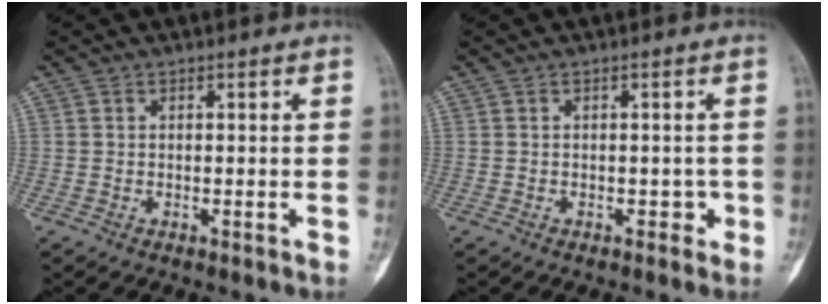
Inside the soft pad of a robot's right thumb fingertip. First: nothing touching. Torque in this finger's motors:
{"motor_torque": [0.67, -0.72, 0.22, -0.15, -0.05]}